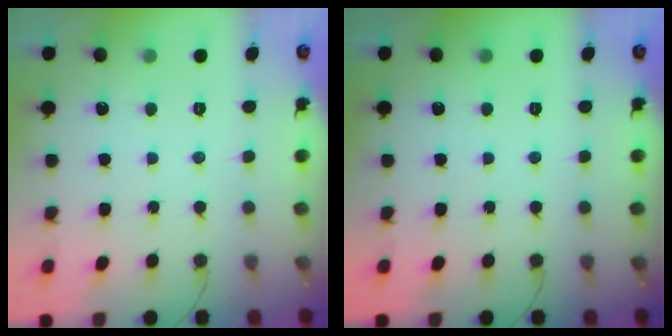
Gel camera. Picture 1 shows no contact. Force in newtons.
{"total": 0.0}